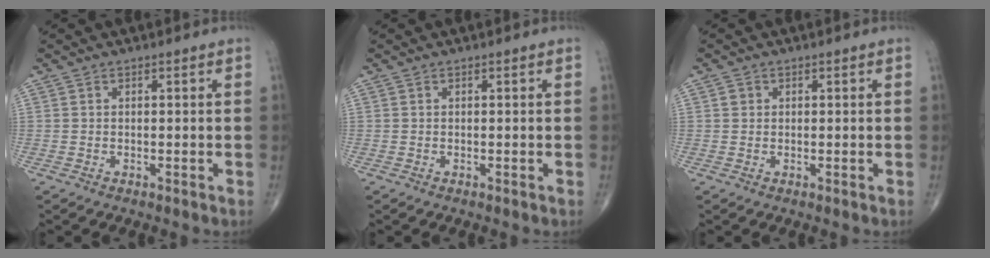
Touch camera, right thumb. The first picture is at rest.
{"total": 0.0}
{"total": 1.0, "force": [0.2, 1.0, 0.3], "torque": [0.000, 0.001, 0.003]}